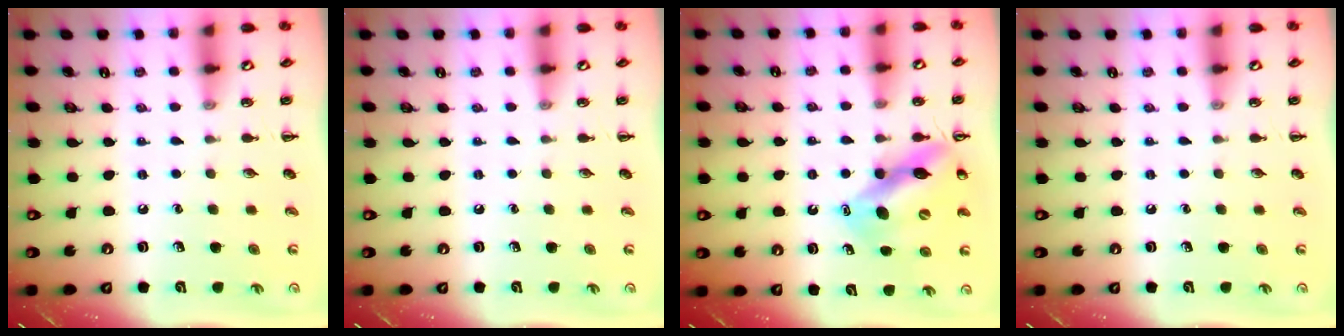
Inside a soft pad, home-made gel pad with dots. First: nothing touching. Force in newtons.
{"total": 0.0}
{"total": 12.9, "press": 12.5, "slide": 3.4}
{"total": 0.0}